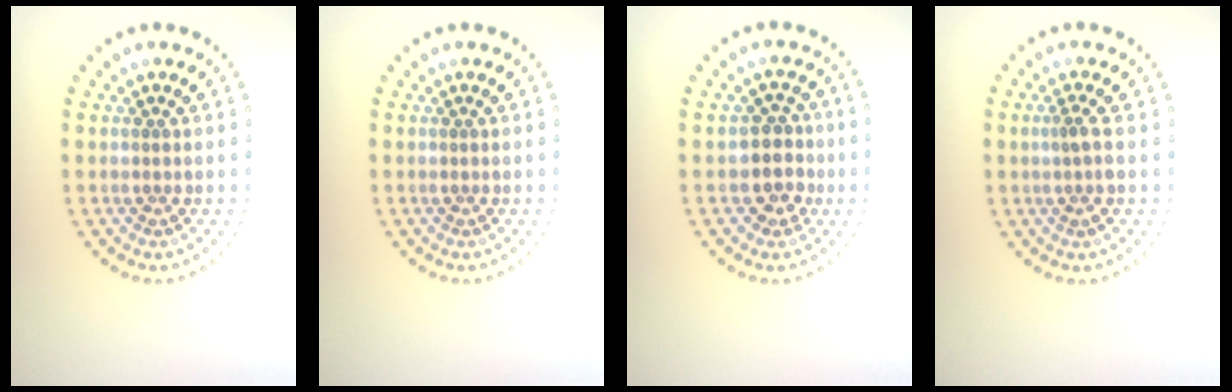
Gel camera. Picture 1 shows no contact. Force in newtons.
{"total": 0.0}
{"total": 2.6, "press": 2.2, "slide": 1.4}
{"total": 1.4, "press": 1.1, "slide": 0.8}